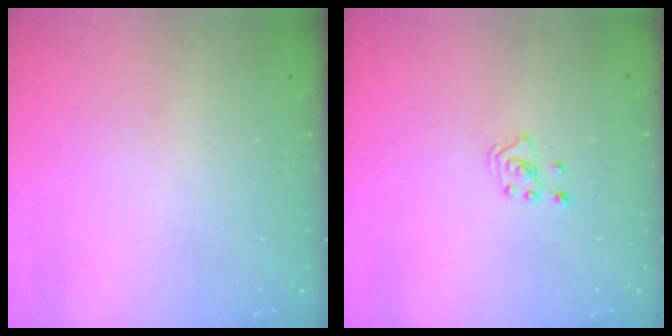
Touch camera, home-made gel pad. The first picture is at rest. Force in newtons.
{"total": 2.0, "press": 2.0, "slide": 0.3}